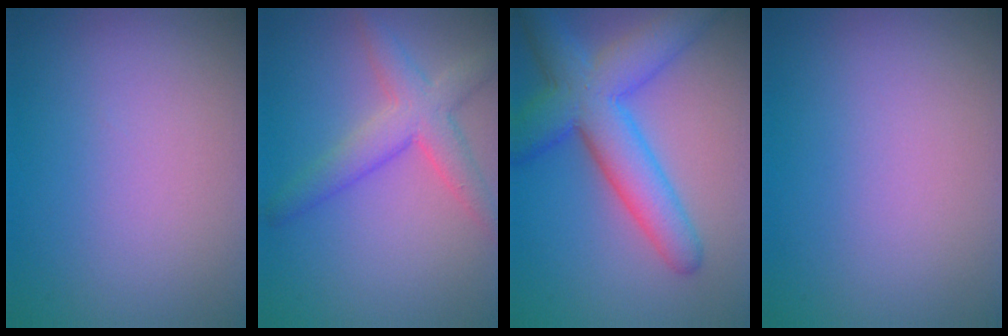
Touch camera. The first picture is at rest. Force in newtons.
{"total": 4.4, "press": 4.3, "slide": 0.3}
{"total": 7.9, "press": 7.9, "slide": 0.3}
{"total": 0.0}